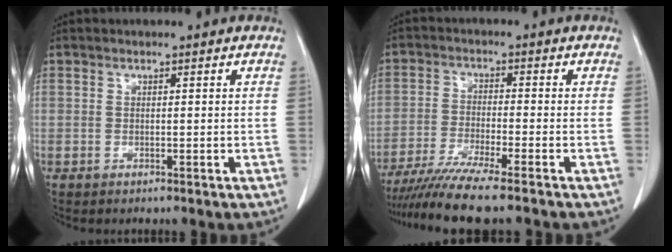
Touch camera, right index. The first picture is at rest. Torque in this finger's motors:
{"motor_torque": [1.10, -1.05, 0.26, 0.12]}